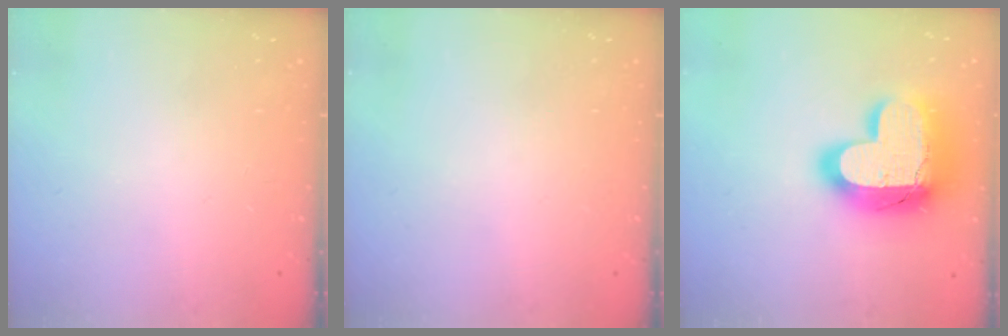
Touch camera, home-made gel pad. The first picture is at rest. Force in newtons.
{"total": 0.0}
{"total": 22.3, "press": 22.3, "slide": 1.5}